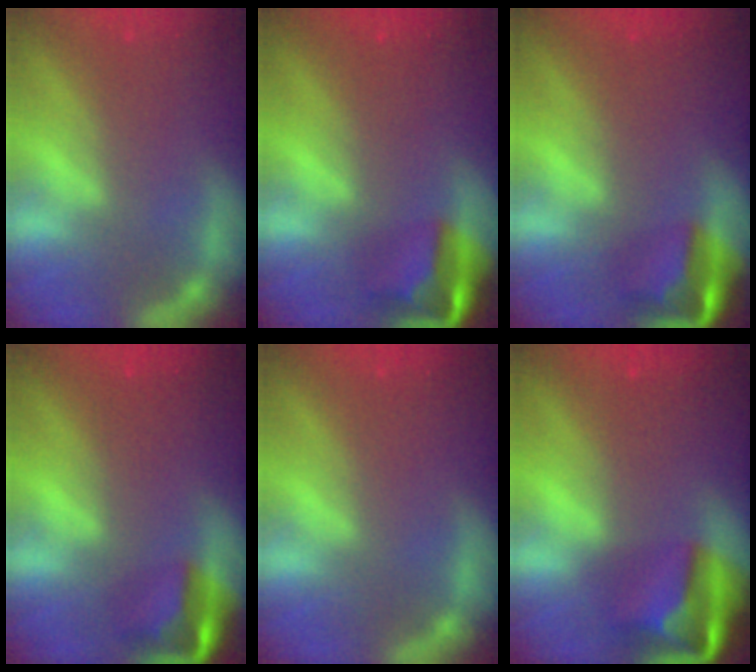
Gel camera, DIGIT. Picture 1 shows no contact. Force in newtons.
{"total": 5.9}
{"total": 5.5}
{"total": 5.0}
{"total": 0.0}
{"total": 8.4}